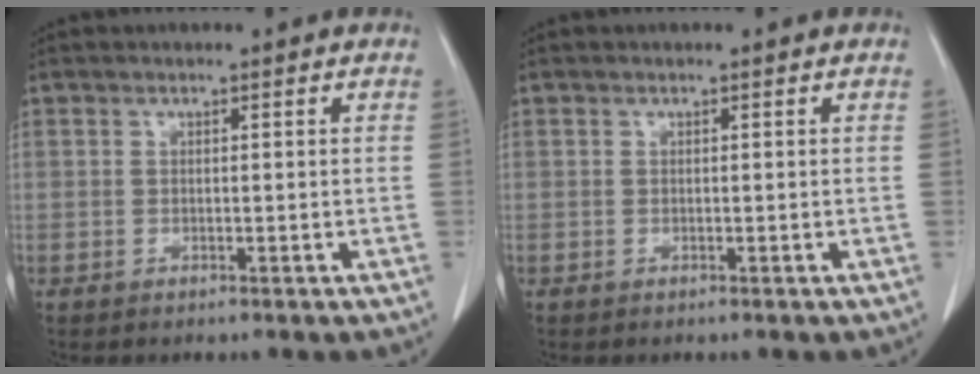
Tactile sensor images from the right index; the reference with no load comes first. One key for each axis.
{"total": 0.0}